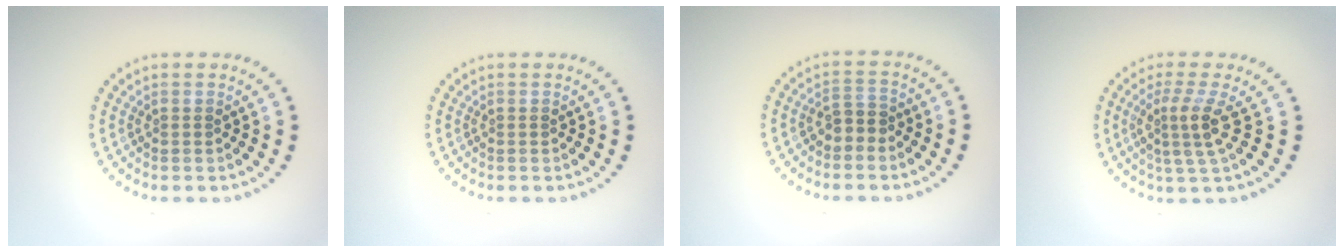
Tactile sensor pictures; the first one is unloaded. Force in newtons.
{"total": 0.0}
{"total": 1.8, "press": 1.6, "slide": 0.8}
{"total": 3.1, "press": 2.2, "slide": 2.1}